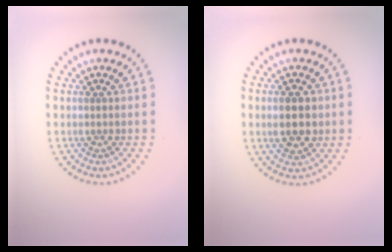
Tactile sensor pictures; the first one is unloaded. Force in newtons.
{"total": 3.3, "press": 3.3, "slide": 0.1}